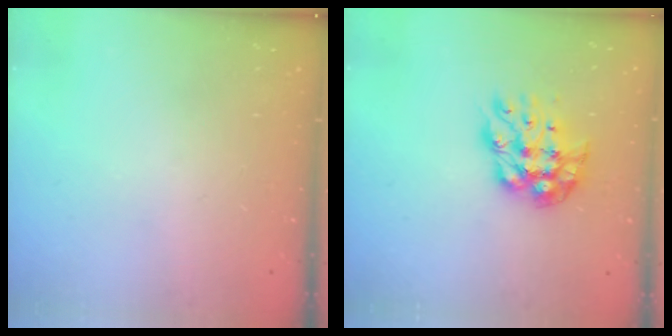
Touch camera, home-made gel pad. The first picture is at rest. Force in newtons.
{"total": 10.0, "press": 10.0, "slide": 0.9}